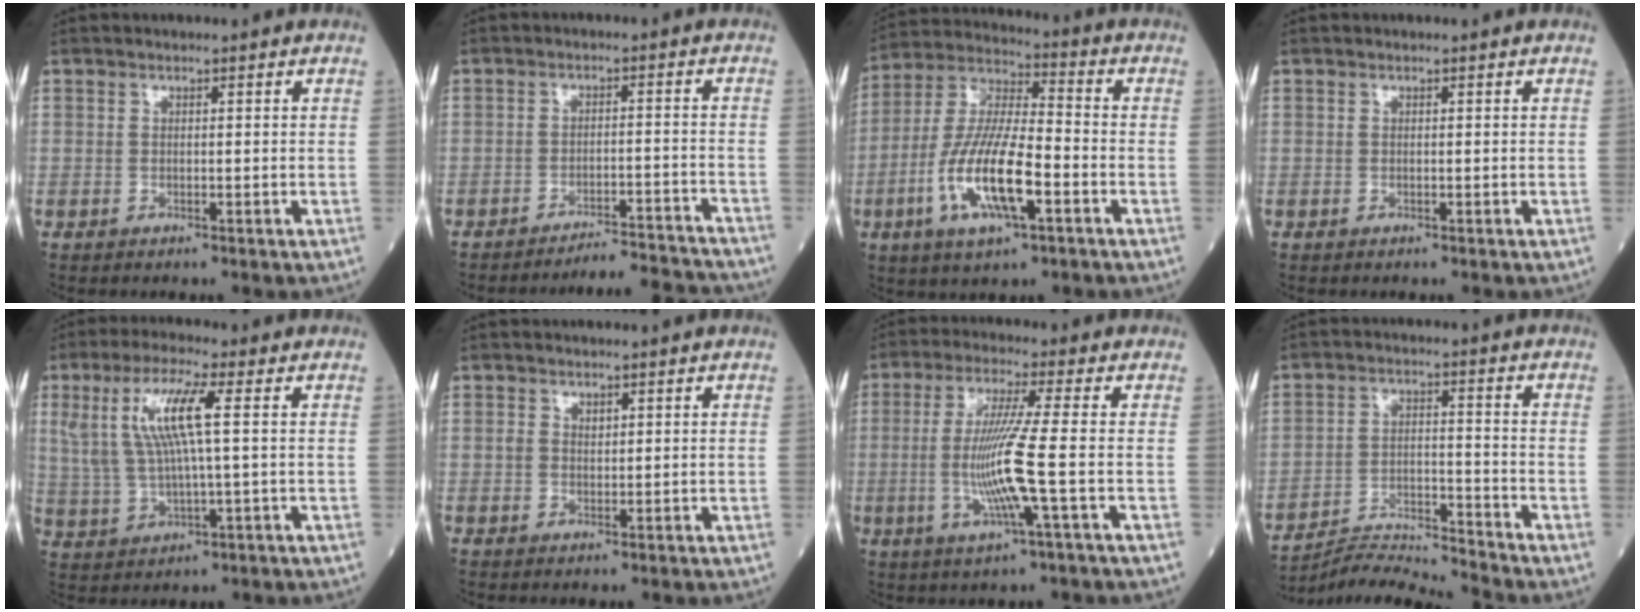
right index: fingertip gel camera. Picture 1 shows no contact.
{"total": 10.3, "force": [-10.3, -0.6, 0.8], "torque": [0.002, 0.008, -0.137]}
{"total": 14.6, "force": [-4.8, 3.3, 13.3], "torque": [-0.277, -0.006, -0.087]}
{"total": 0.0}
{"total": 9.8, "force": [2.6, 1.1, 9.4], "torque": [-0.212, 0.014, 0.054]}
{"total": 1.5, "force": [0.6, 1.0, 1.0], "torque": [-0.022, 0.007, 0.014]}
{"total": 9.9, "force": [-1.7, -1.1, 9.6], "torque": [-0.201, -0.011, -0.035]}
{"total": 8.3, "force": [-7.8, -2.8, -0.2], "torque": [-0.005, 0.004, -0.142]}